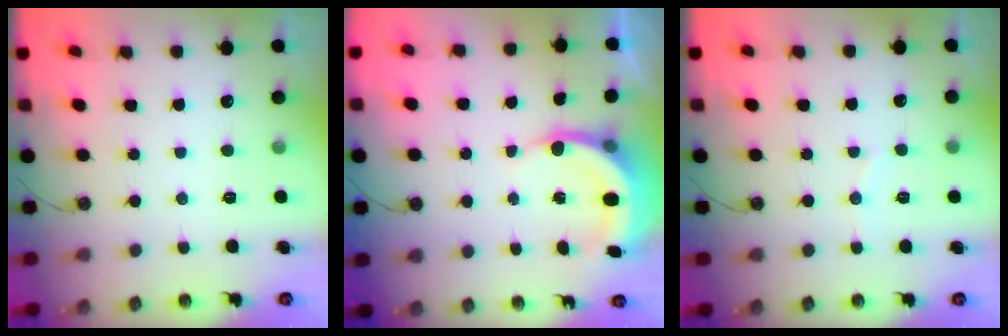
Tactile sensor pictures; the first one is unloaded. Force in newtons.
{"total": 6.0, "press": 5.8, "slide": 1.4}
{"total": 4.0, "press": 4.0, "slide": 0.4}